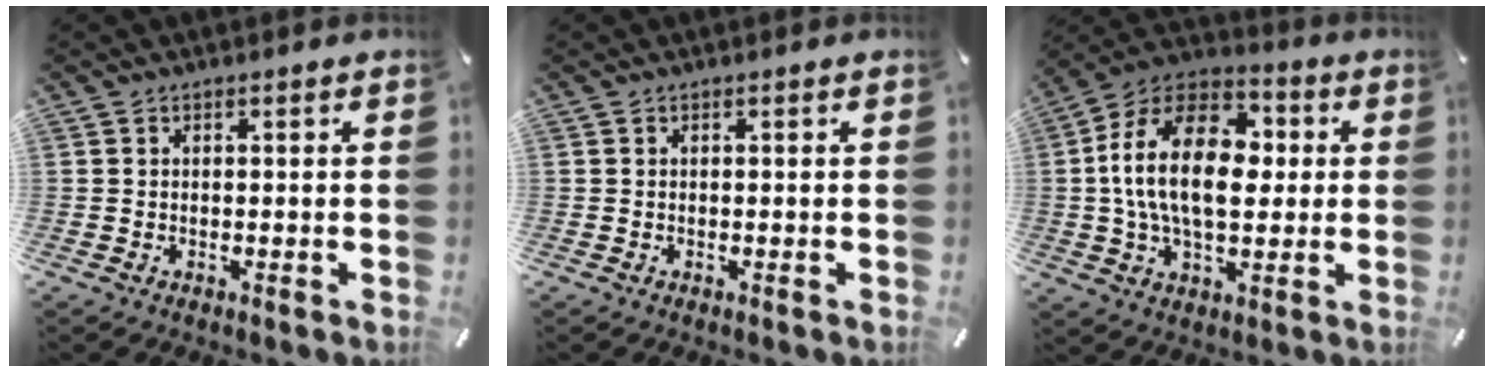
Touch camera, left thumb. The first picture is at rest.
{"total": 0.0}
{"total": 19.8, "force": [1.0, 12.7, 15.2], "torque": [-0.299, 0.008, 0.010]}